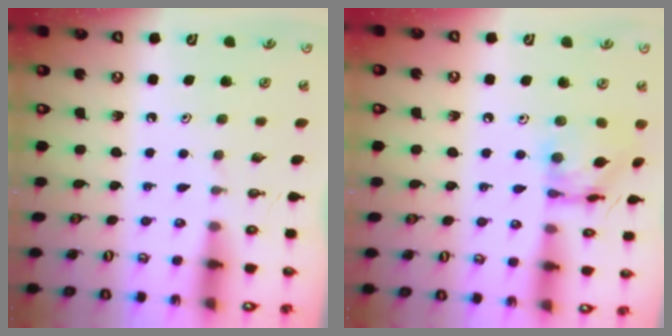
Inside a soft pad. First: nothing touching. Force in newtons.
{"total": 11.7, "press": 11.7, "slide": 1.0}